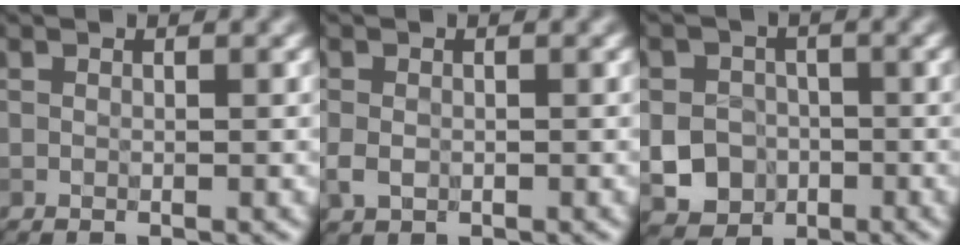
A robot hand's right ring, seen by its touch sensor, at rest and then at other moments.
{"total": 1.6, "force": [-0.3, 1.2, 1.0], "torque": [-0.022, -0.004, -0.007]}
{"total": 4.7, "force": [-1.2, 4.2, 1.7], "torque": [-0.017, -0.002, -0.038]}